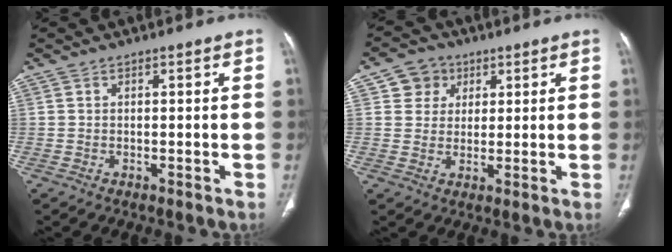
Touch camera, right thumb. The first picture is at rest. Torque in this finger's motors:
{"motor_torque": [-0.05, 0.05, 0.08, -0.08, 0.02]}